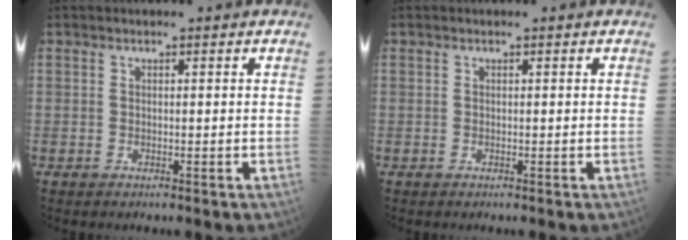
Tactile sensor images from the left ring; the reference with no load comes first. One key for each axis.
{"total": 0.0}